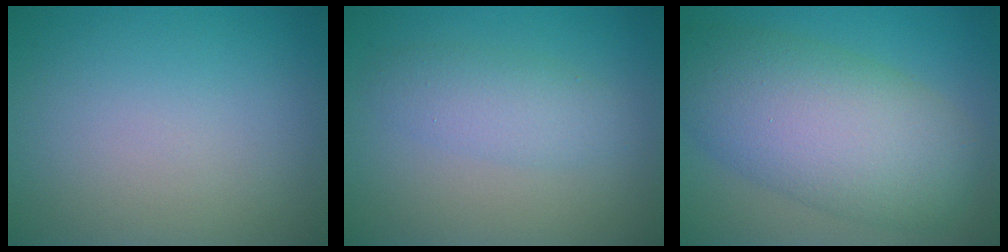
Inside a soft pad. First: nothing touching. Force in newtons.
{"total": 2.8, "press": 2.8, "slide": 0.1}
{"total": 10.2, "press": 10.2, "slide": 0.3}